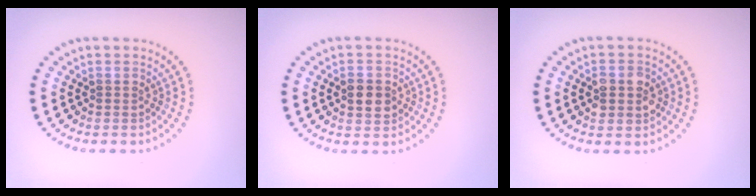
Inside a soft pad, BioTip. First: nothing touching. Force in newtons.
{"total": 2.2, "press": 2.2, "slide": 0.0}
{"total": 2.8, "press": 2.8, "slide": 0.2}